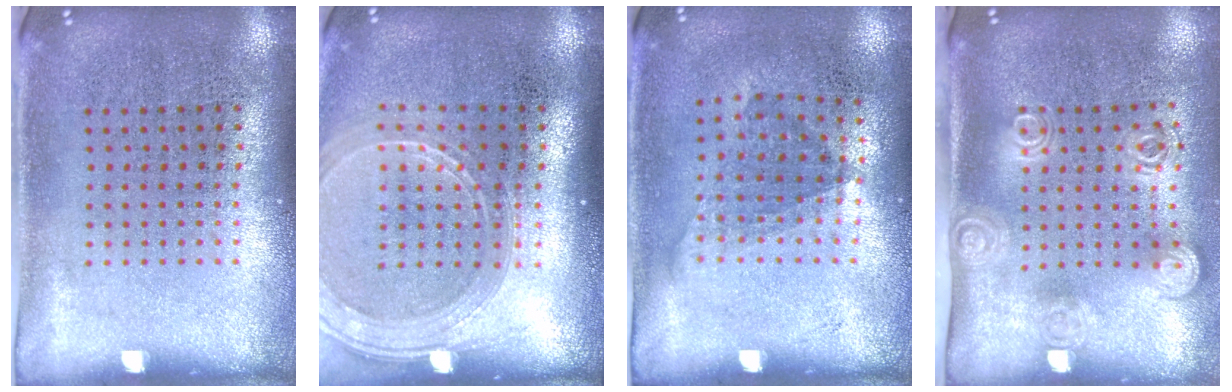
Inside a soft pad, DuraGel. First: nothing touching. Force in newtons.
{"total": 1.9, "press": 1.7, "slide": 0.8}
{"total": 1.2, "press": 0.8, "slide": 0.8}
{"total": 1.9, "press": 1.3, "slide": 1.3}